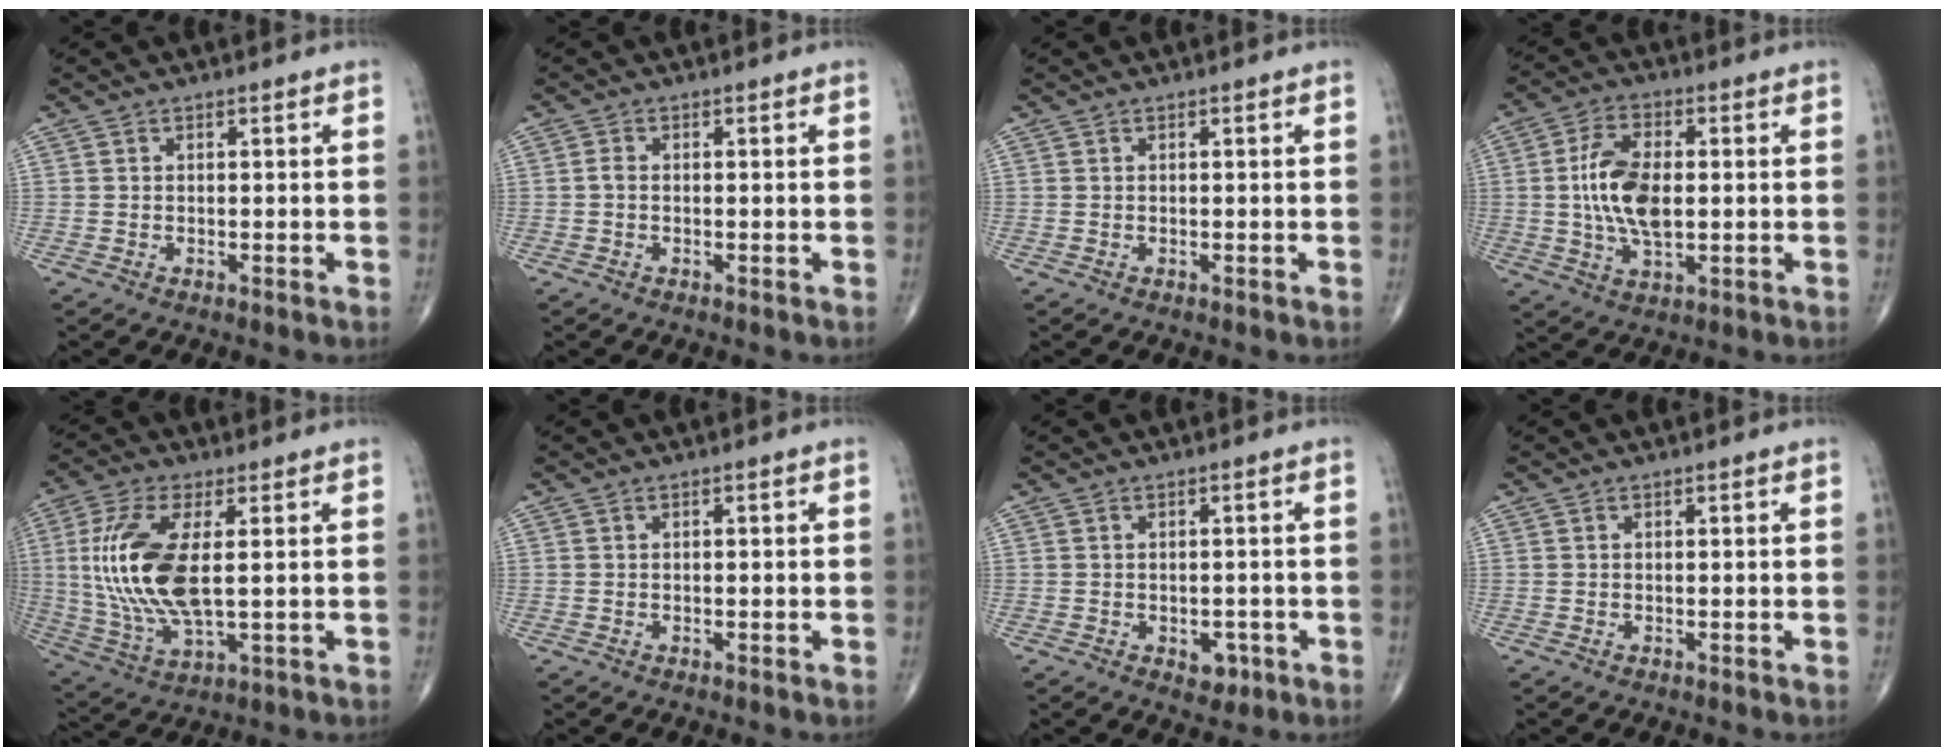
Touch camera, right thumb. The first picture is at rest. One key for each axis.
{"total": 0.9, "fx": -0.2, "fy": 0.6, "fz": 0.7, "tx": -0.013, "ty": 0.000, "tz": -0.006}
{"total": 0.0}
{"total": 11.3, "fx": 0.2, "fy": 5.7, "fz": 9.8, "tx": -0.187, "ty": 0.002, "tz": 0.004}
{"total": 16.1, "fx": 1.5, "fy": 6.4, "fz": 14.7, "tx": -0.323, "ty": -0.010, "tz": 0.036}
{"total": 0.0}
{"total": 3.1, "fx": -1.2, "fy": 2.1, "fz": 1.9, "tx": -0.006, "ty": 0.004, "tz": -0.011}
{"total": 0.0}